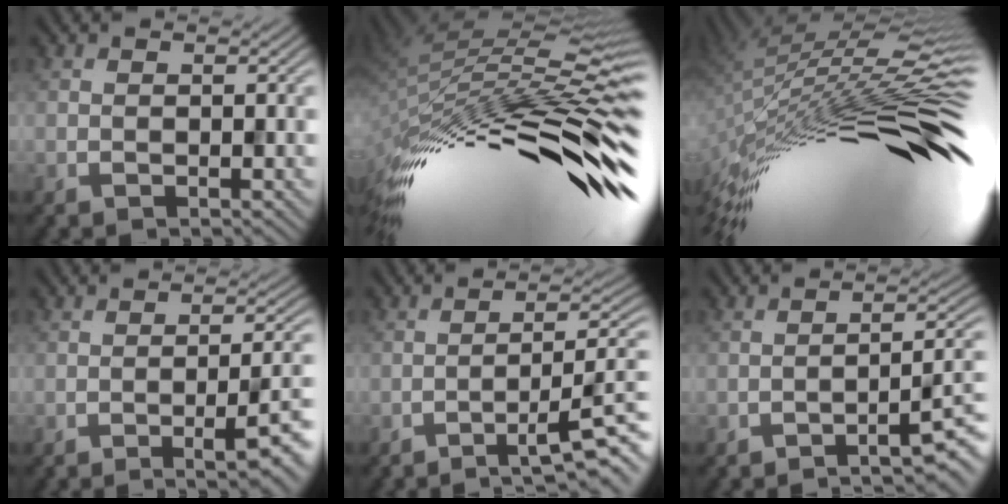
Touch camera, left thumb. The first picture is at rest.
{"total": 15.2, "force": [-2.7, 3.4, 14.6], "torque": [-0.274, 0.006, -0.050]}
{"total": 16.0, "force": [-2.3, 3.6, 15.4], "torque": [-0.283, 0.012, -0.047]}
{"total": 8.4, "force": [-3.6, 2.1, 7.3], "torque": [-0.096, -0.005, -0.045]}
{"total": 7.9, "force": [-4.6, 1.1, 6.3], "torque": [-0.093, 0.012, -0.065]}
{"total": 6.7, "force": [-4.2, 0.9, 5.1], "torque": [-0.066, 0.015, -0.063]}